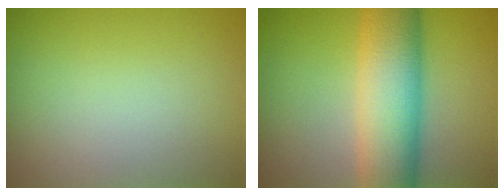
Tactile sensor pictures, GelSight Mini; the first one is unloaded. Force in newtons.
{"total": 10.1, "press": 10.1, "slide": 0.3}